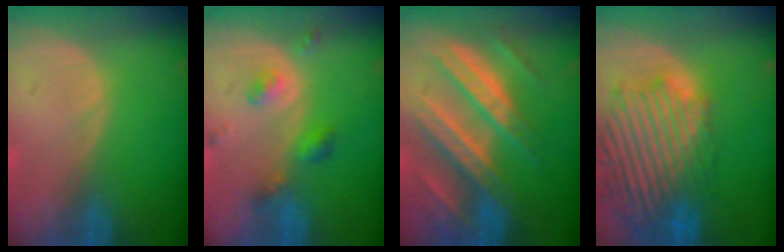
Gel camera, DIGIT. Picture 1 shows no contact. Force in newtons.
{"total": 5.1, "press": 4.5, "slide": 2.5}
{"total": 11.4, "press": 11.3, "slide": 1.0}
{"total": 14.0, "press": 12.0, "slide": 7.1}